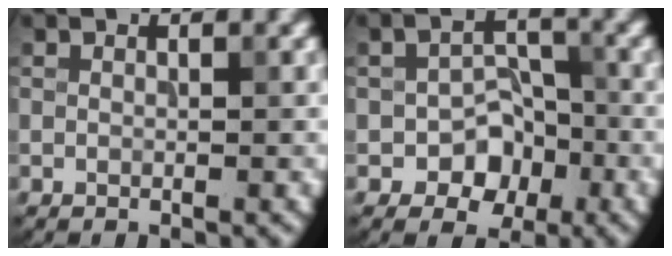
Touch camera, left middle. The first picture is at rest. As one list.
[{"total": 4.7, "force": [-2.0, 3.3, 2.7], "torque": [-0.028, 0.001, -0.035]}]